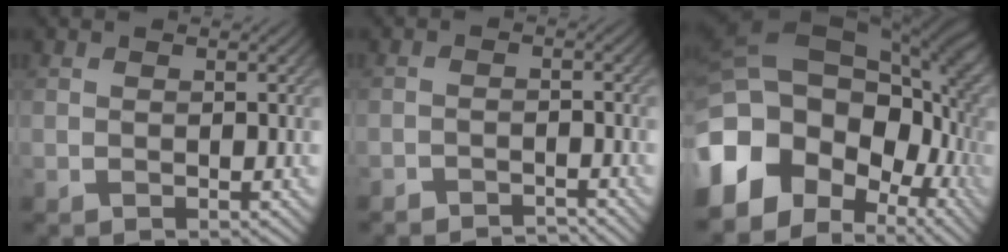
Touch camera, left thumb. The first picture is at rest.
{"total": 2.8, "force": [-2.7, 0.3, 0.6], "torque": [-0.008, 0.002, -0.047]}
{"total": 19.3, "force": [-5.1, 14.0, 12.2], "torque": [-0.259, 0.012, -0.077]}